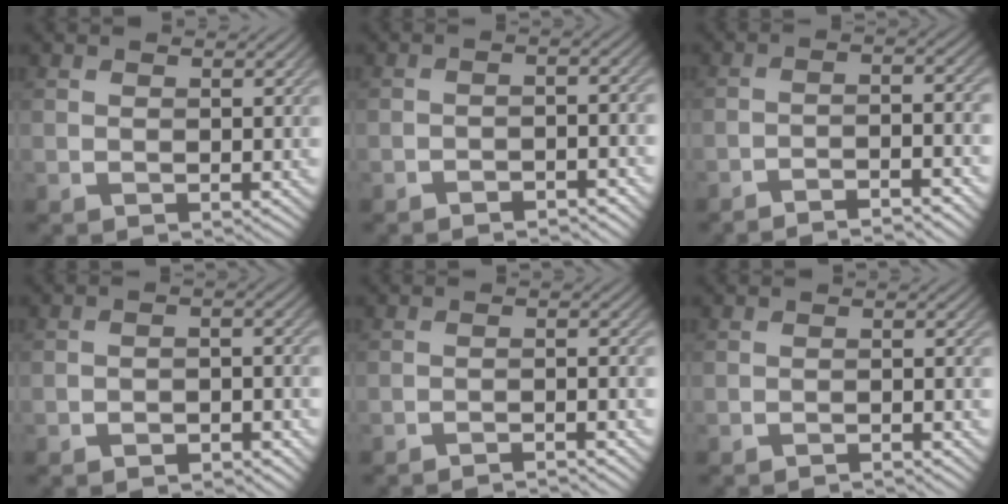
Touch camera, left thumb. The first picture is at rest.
{"total": 3.2, "force": [-2.5, 0.4, 2.0], "torque": [-0.035, 0.011, -0.043]}
{"total": 6.5, "force": [-4.6, 0.6, 4.5], "torque": [-0.074, 0.018, -0.082]}
{"total": 3.1, "force": [-2.1, 1.0, 2.0], "torque": [-0.031, 0.007, -0.033]}
{"total": 3.4, "force": [-2.6, 0.2, 2.1], "torque": [-0.031, 0.010, -0.055]}
{"total": 2.1, "force": [-1.5, 0.2, 1.4], "torque": [-0.013, 0.006, -0.035]}